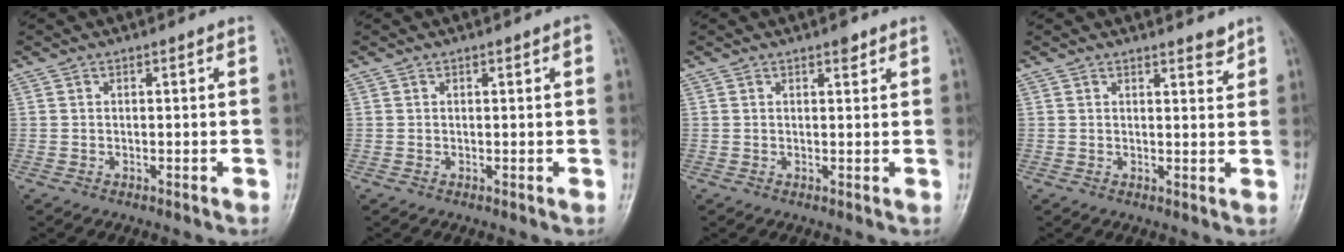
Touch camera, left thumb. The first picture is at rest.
{"total": 1.2, "force": [0.6, 0.4, 0.9], "torque": [-0.007, 0.000, 0.008]}
{"total": 1.6, "force": [1.2, 0.6, 0.9], "torque": [-0.006, -0.006, 0.016]}
{"total": 2.3, "force": [2.1, 0.6, 0.8], "torque": [-0.002, -0.018, 0.029]}